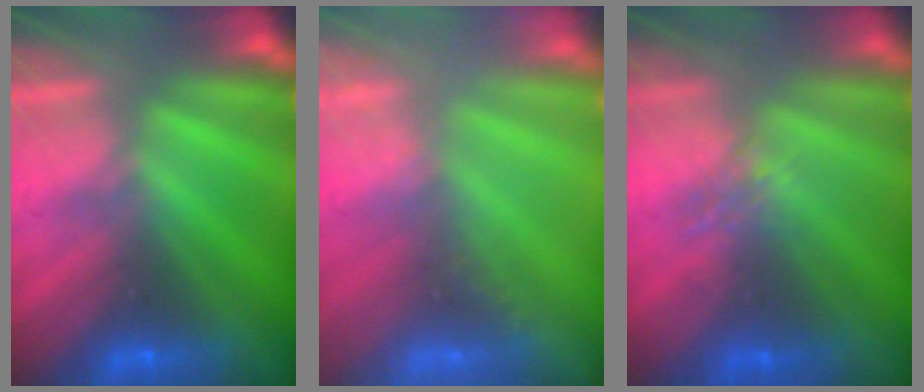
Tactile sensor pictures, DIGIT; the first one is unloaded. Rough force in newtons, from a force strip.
{"total": 1.6}
{"total": 1.6}